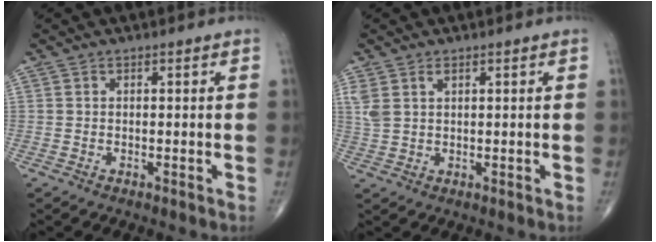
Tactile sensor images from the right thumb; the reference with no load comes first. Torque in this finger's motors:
{"motor_torque": [-0.03, -0.07, 0.22, 0.32, 0.00]}